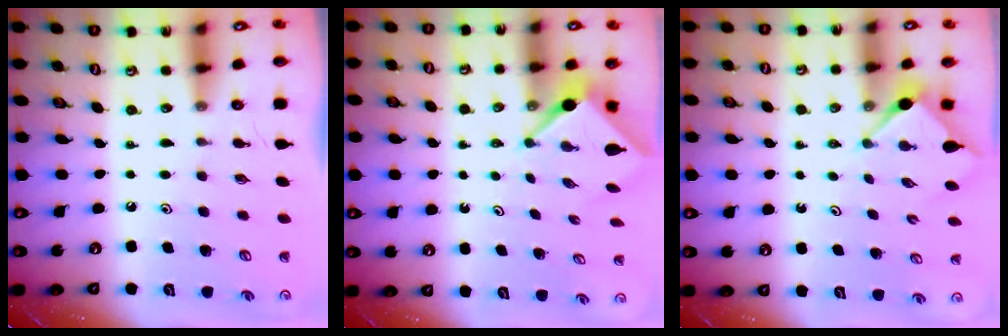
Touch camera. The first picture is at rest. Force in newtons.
{"total": 3.1, "press": 3.1, "slide": 0.2}
{"total": 2.8, "press": 2.8, "slide": 0.3}